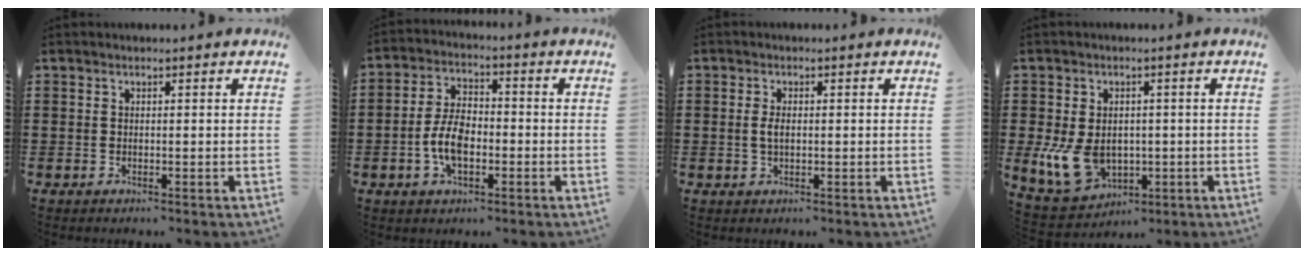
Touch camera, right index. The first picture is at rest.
{"total": 7.0, "force": [-1.8, 3.7, 5.7], "torque": [-0.133, 0.002, -0.041]}
{"total": 2.1, "force": [-0.1, 1.0, 1.8], "torque": [-0.043, 0.000, -0.005]}
{"total": 8.5, "force": [-1.5, 6.4, 5.5], "torque": [-0.133, 0.004, -0.028]}